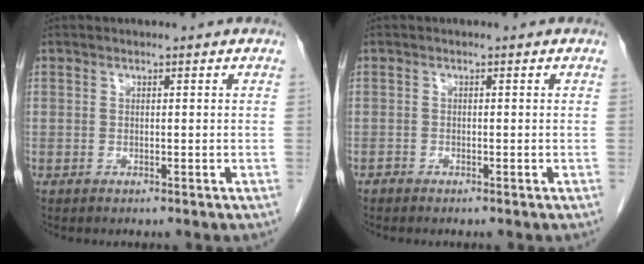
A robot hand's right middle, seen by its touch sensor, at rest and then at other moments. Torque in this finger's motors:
{"motor_torque": [-0.04, 0.04, -0.01, 0.01]}